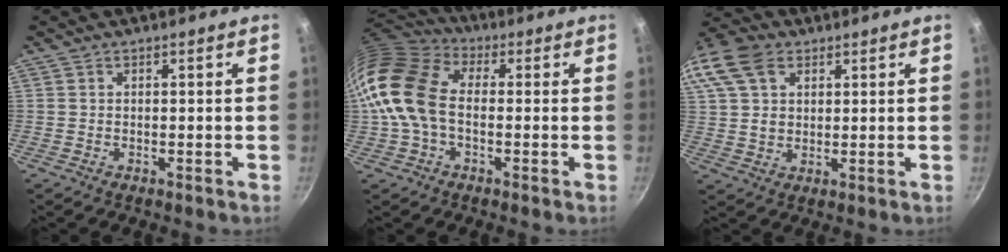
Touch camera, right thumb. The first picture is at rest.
{"total": 14.4, "force": [-0.7, 9.8, 10.5], "torque": [-0.182, 0.030, -0.032]}
{"total": 19.3, "force": [8.2, 13.7, 10.8], "torque": [-0.255, 0.037, 0.150]}